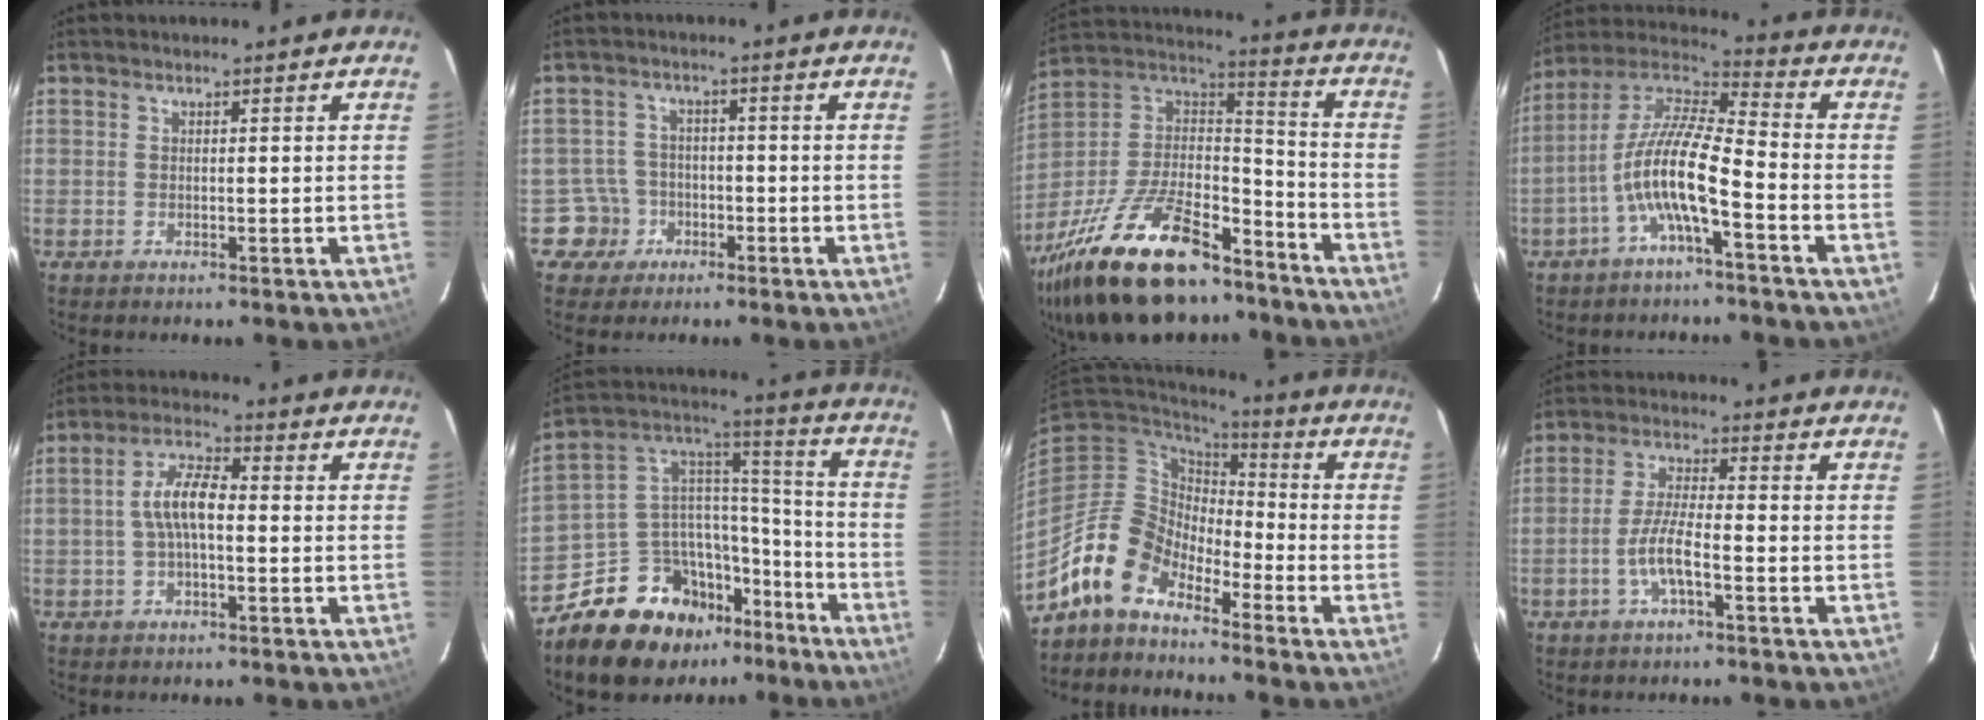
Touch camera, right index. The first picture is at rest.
{"total": 5.1, "force": [-2.3, 4.5, -0.3], "torque": [0.001, 0.022, -0.040]}
{"total": 31.9, "force": [-22.0, 13.2, 18.9], "torque": [-0.382, -0.004, -0.349]}
{"total": 12.0, "force": [-4.9, 2.3, 10.7], "torque": [-0.216, 0.006, -0.098]}
{"total": 6.5, "force": [-0.7, 2.5, 6.0], "torque": [-0.122, 0.017, -0.014]}
{"total": 19.1, "force": [-13.7, 10.4, 8.3], "torque": [-0.168, 0.061, -0.210]}
{"total": 10.8, "force": [-8.5, 5.8, 3.5], "torque": [-0.074, 0.025, -0.169]}
{"total": 5.9, "force": [-2.7, 0.9, 5.1], "torque": [-0.107, 0.001, -0.051]}